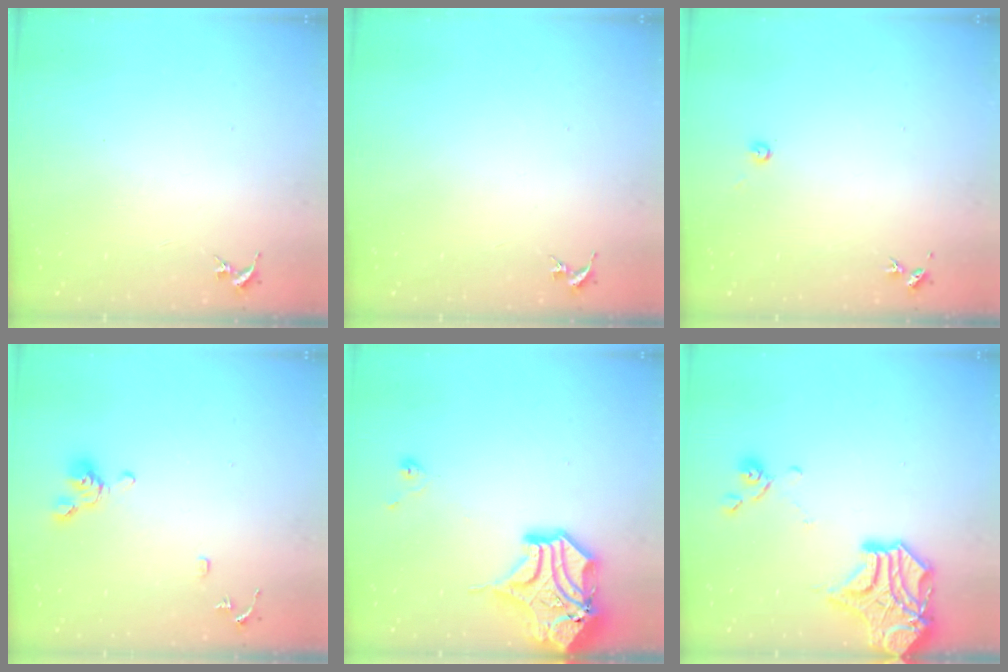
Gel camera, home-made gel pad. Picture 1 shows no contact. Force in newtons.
{"total": 0.0}
{"total": 2.7, "press": 2.7, "slide": 0.2}
{"total": 9.8, "press": 9.7, "slide": 1.4}
{"total": 16.5, "press": 16.3, "slide": 2.5}
{"total": 15.9, "press": 15.6, "slide": 2.9}